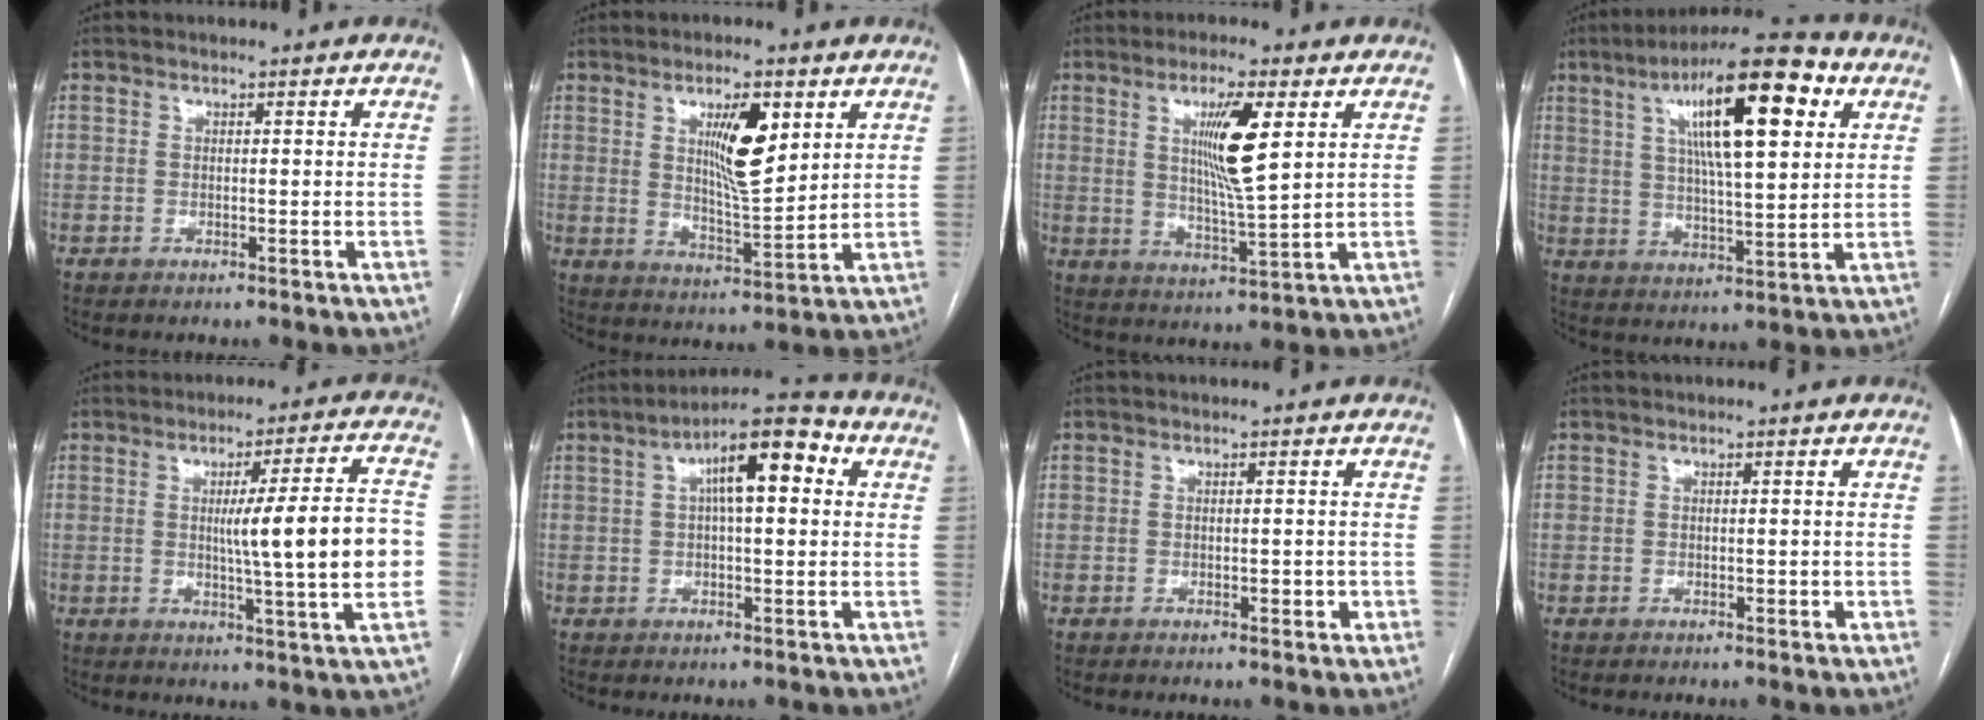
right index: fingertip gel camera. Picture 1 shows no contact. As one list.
[{"total": 9.4, "force": [3.7, 2.1, 8.3], "torque": [-0.143, -0.004, 0.067]}, {"total": 9.2, "force": [3.1, 0.4, 8.6], "torque": [-0.155, -0.009, 0.054]}, {"total": 17.6, "force": [7.0, 3.6, 15.7], "torque": [-0.255, 0.025, 0.107]}, {"total": 13.4, "force": [-0.4, -0.6, 13.4], "torque": [-0.192, 0.000, -0.008]}, {"total": 10.4, "force": [2.8, 2.8, 9.6], "torque": [-0.154, 0.039, 0.038]}, {"total": 1.7, "force": [-0.4, 1.0, 1.3], "torque": [-0.015, 0.005, -0.001]}, {"total": 1.0, "force": [-0.2, 0.7, 0.7], "torque": [-0.006, 0.003, -0.001]}]